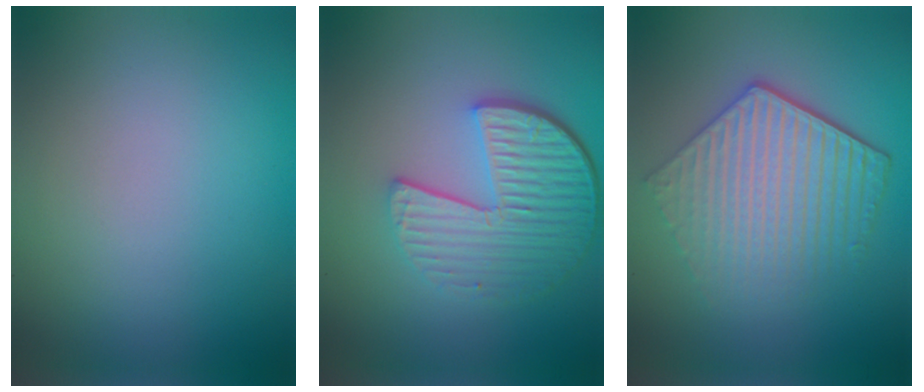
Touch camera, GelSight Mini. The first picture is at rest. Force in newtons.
{"total": 6.2, "press": 4.4, "slide": 4.4}
{"total": 6.0, "press": 4.4, "slide": 4.1}